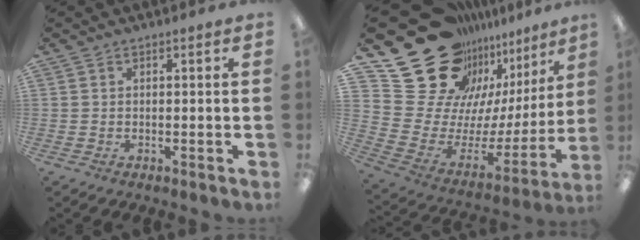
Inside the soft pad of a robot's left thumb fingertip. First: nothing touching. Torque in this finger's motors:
{"motor_torque": [0.29, 0.36, 0.90, -1.87, 0.13]}